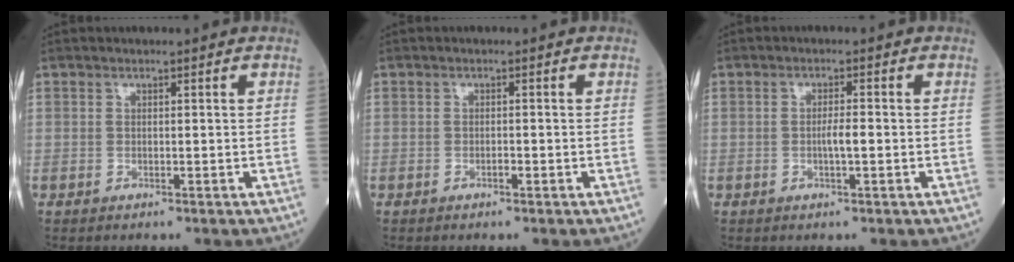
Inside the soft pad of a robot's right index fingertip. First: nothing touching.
{"total": 0.6, "force": [-0.4, 0.2, 0.5], "torque": [-0.010, 0.001, -0.006]}
{"total": 2.1, "force": [-0.4, 0.2, 2.0], "torque": [-0.038, 0.001, -0.008]}